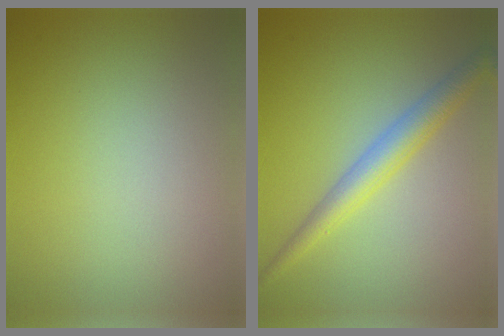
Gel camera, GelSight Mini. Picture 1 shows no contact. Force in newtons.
{"total": 3.6, "press": 3.6, "slide": 0.0}